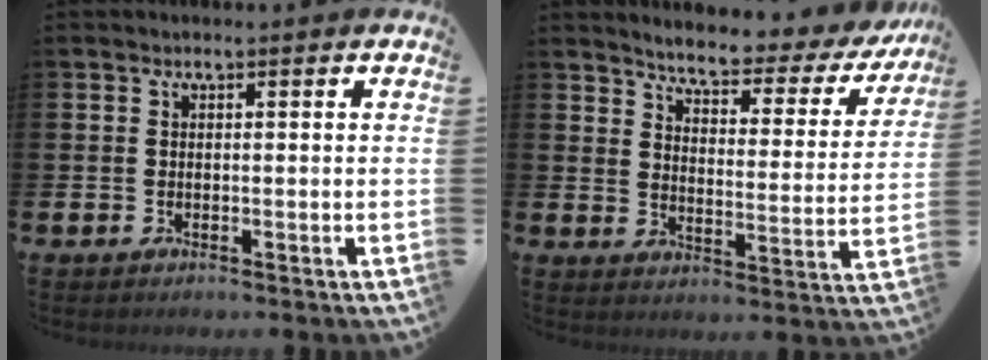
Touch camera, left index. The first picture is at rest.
{"total": 4.7, "force": [4.4, 0.7, 1.5], "torque": [-0.058, -0.036, 0.068]}